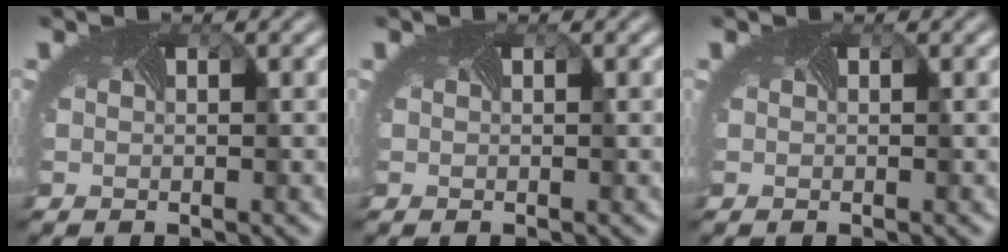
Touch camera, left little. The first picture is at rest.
{"total": 0.0}
{"total": 0.0}